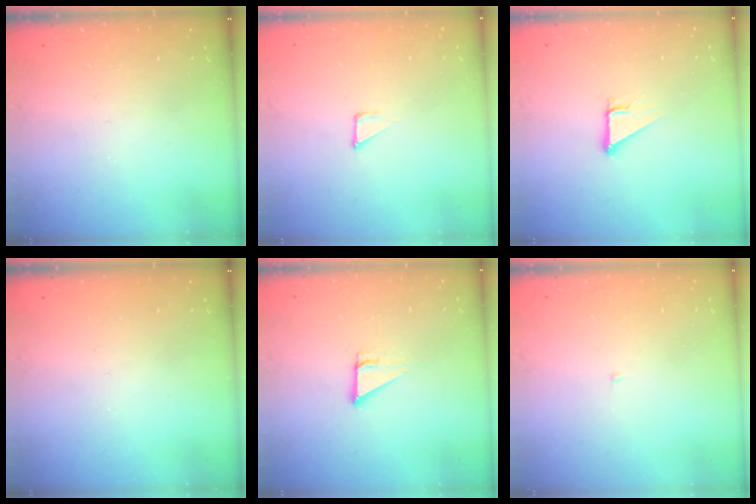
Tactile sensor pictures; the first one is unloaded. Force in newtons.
{"total": 2.9, "press": 2.9, "slide": 0.3}
{"total": 3.0, "press": 3.0, "slide": 0.1}
{"total": 0.0}
{"total": 3.7, "press": 3.7, "slide": 0.2}
{"total": 2.1, "press": 2.1, "slide": 0.2}